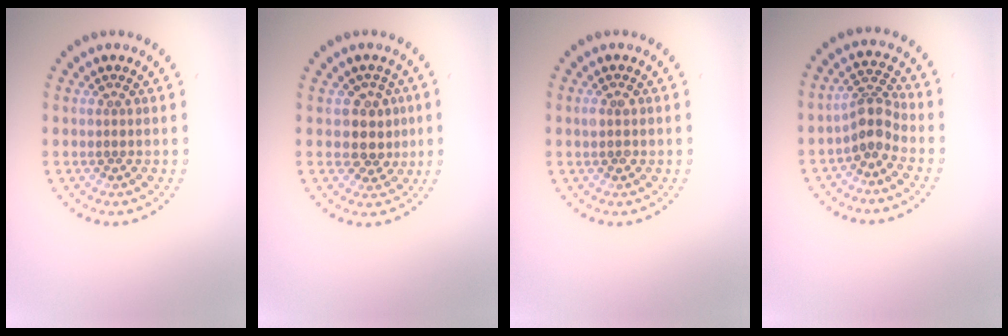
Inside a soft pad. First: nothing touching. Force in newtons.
{"total": 3.0, "press": 2.6, "slide": 1.5}
{"total": 1.1, "press": 1.1, "slide": 0.1}
{"total": 2.7, "press": 2.1, "slide": 1.8}